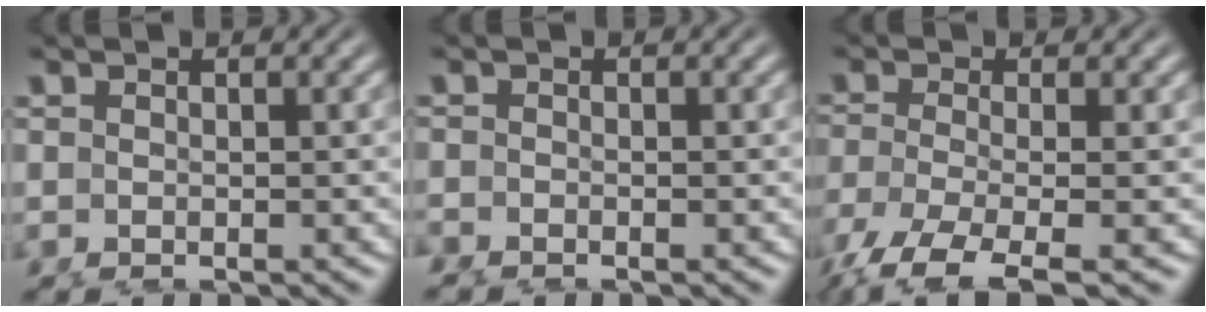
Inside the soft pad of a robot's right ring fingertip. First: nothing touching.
{"total": 1.2, "force": [-1.2, 0.3, 0.0], "torque": [0.001, -0.007, -0.020]}
{"total": 8.2, "force": [-6.2, 2.9, 4.5], "torque": [-0.102, -0.052, -0.072]}